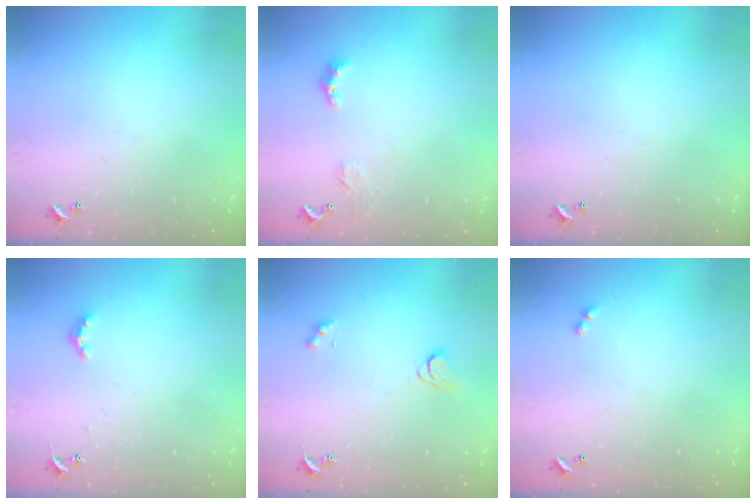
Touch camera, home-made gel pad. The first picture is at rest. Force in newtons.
{"total": 1.6, "press": 1.5, "slide": 0.5}
{"total": 0.0}
{"total": 4.0, "press": 4.0, "slide": 0.6}
{"total": 2.3, "press": 2.3, "slide": 0.3}
{"total": 2.5, "press": 2.4, "slide": 0.5}